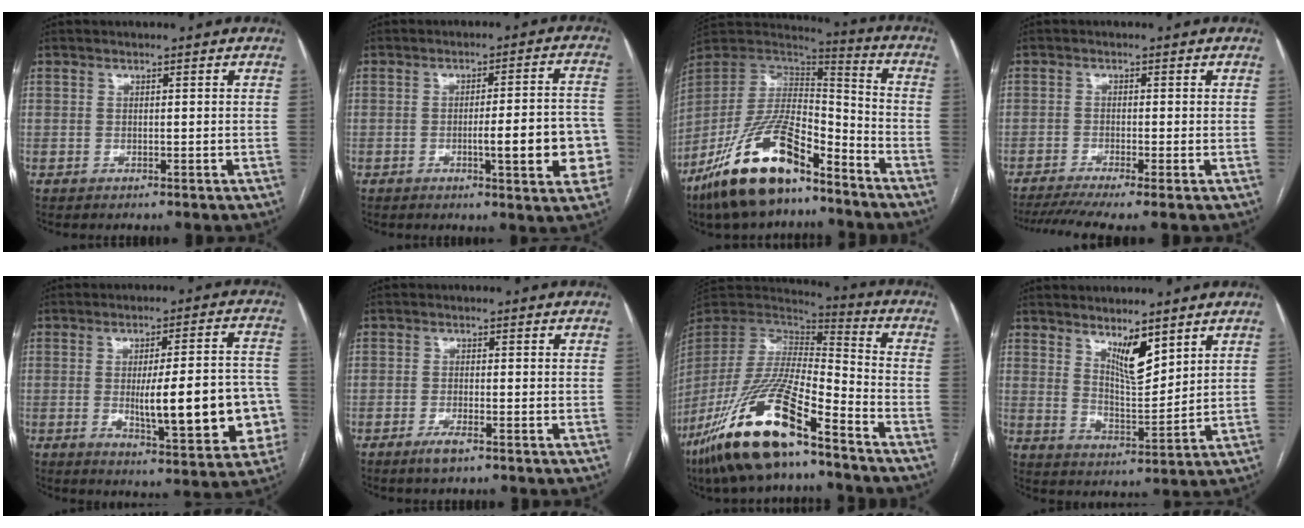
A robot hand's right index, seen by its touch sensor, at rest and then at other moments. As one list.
[{"total": 11.4, "force": [-3.1, 1.7, 10.8], "torque": [-0.126, 0.017, -0.035]}, {"total": 19.9, "force": [-13.4, 6.7, 13.2], "torque": [-0.271, -0.004, -0.245]}, {"total": 6.9, "force": [-5.2, 0.0, 4.6], "torque": [-0.078, -0.009, -0.087]}, {"total": 16.7, "force": [-2.9, 3.4, 16.1], "torque": [-0.193, 0.017, -0.026]}, {"total": 2.5, "force": [-1.7, 0.3, 1.9], "torque": [-0.039, -0.003, -0.032]}, {"total": 20.6, "force": [-13.5, 4.0, 15.1], "torque": [-0.324, -0.044, -0.255]}, {"total": 6.5, "force": [4.4, 1.5, 4.5], "torque": [-0.084, -0.015, 0.082]}]